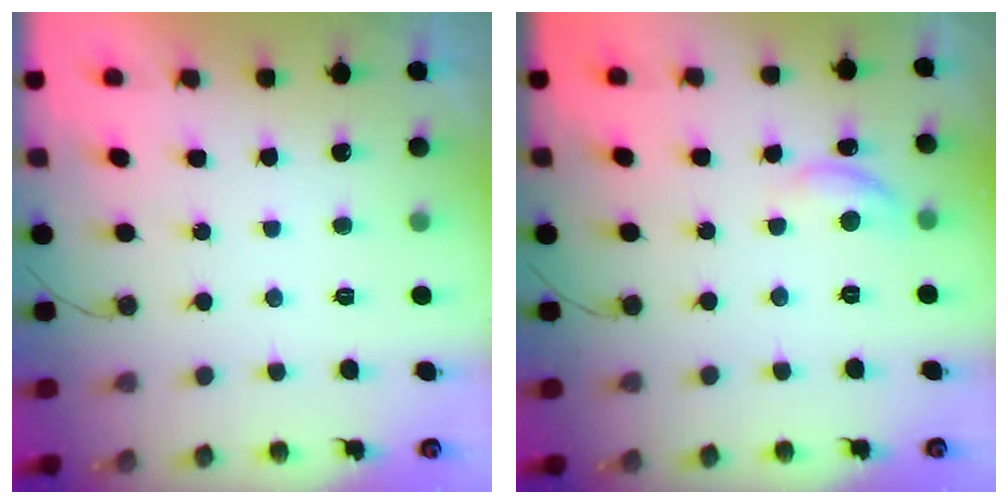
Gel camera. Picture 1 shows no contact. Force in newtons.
{"total": 8.2, "press": 8.2, "slide": 0.7}